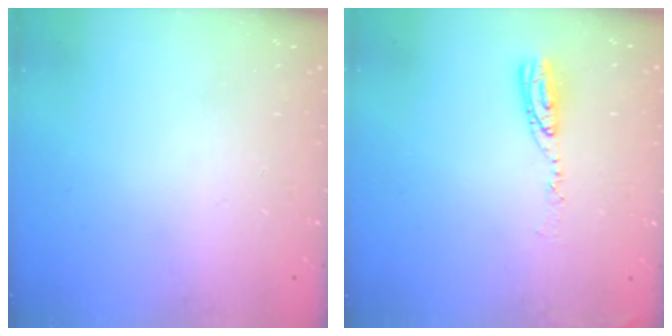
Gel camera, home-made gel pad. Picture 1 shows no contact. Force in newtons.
{"total": 6.8, "press": 6.8, "slide": 0.6}